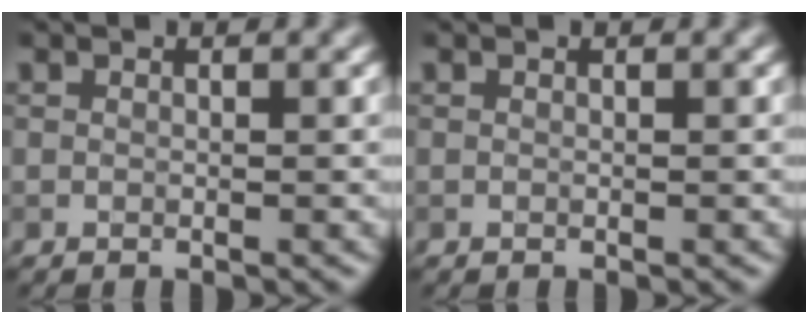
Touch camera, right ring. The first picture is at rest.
{"total": 0.0}